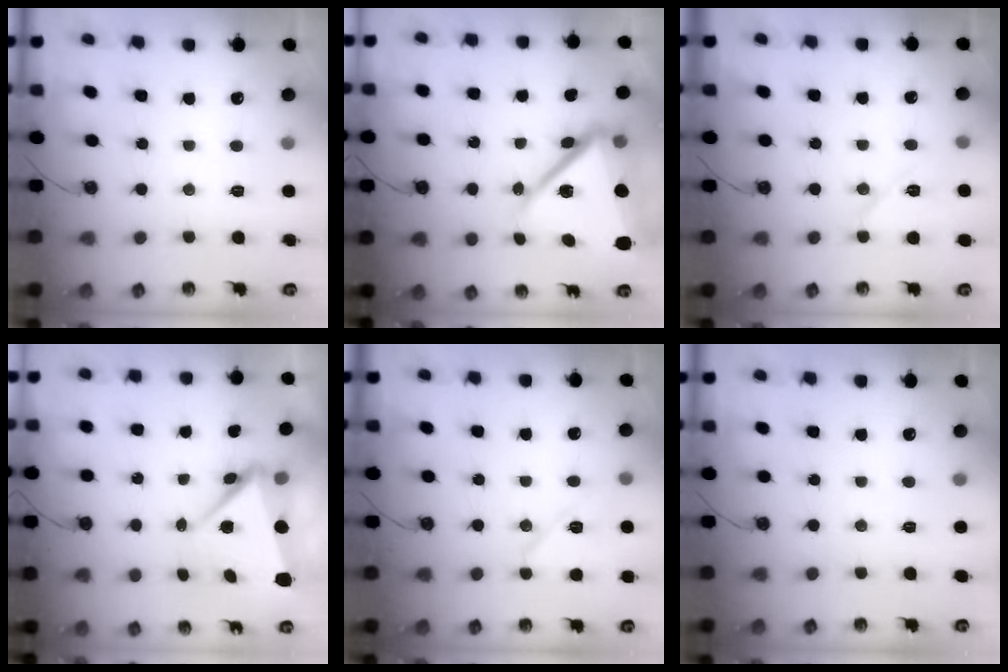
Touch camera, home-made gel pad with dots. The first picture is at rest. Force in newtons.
{"total": 17.5, "press": 17.4, "slide": 2.2}
{"total": 11.7, "press": 4.9, "slide": 10.7}
{"total": 6.6, "press": 6.6, "slide": 0.5}
{"total": 8.1, "press": 8.1, "slide": 0.5}
{"total": 0.0}